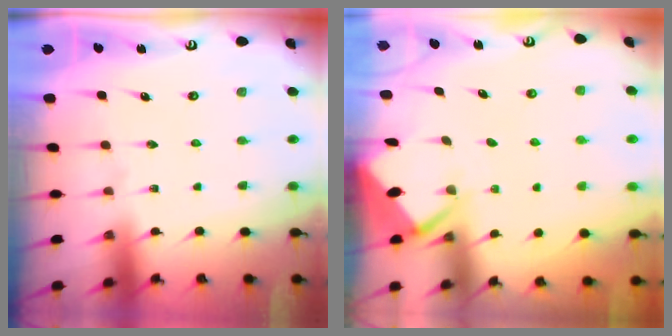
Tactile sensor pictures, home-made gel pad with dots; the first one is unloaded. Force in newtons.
{"total": 2.8, "press": 2.7, "slide": 0.4}